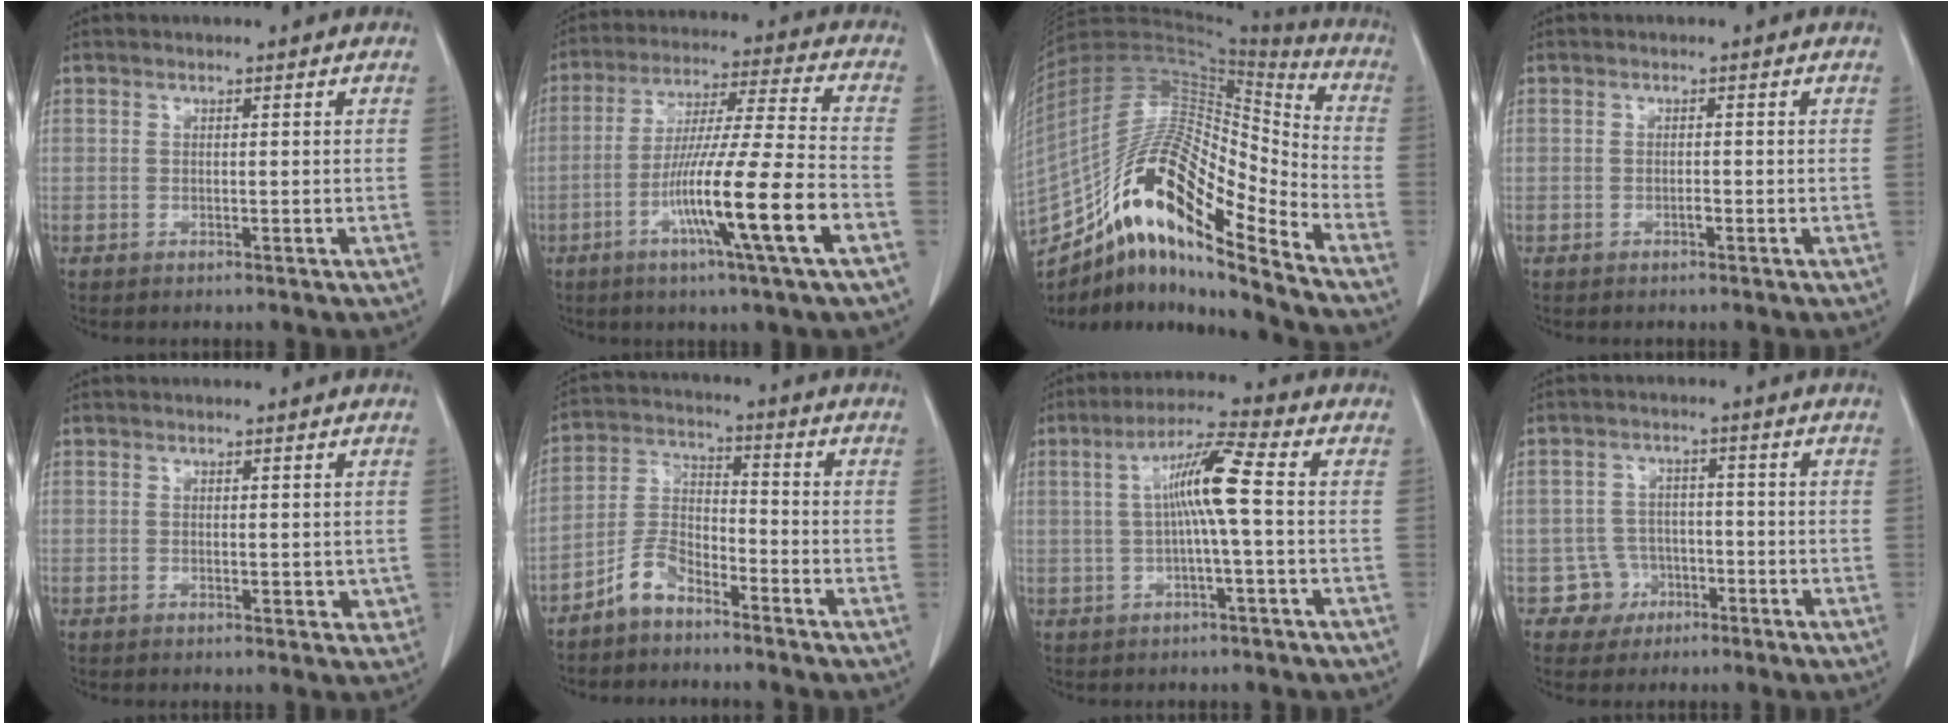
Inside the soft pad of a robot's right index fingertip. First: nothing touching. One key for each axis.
{"total": 15.9, "fx": -6.1, "fy": -1.1, "fz": 14.6, "tx": -0.266, "ty": -0.015, "tz": -0.110}
{"total": 22.5, "fx": -13.9, "fy": 4.7, "fz": 17.0, "tx": -0.343, "ty": 0.012, "tz": -0.249}
{"total": 0.6, "fx": -0.4, "fy": 0.1, "fz": 0.4, "tx": -0.010, "ty": 0.001, "tz": -0.006}
{"total": 2.1, "fx": 0.0, "fy": 1.2, "fz": 1.7, "tx": -0.015, "ty": -0.003, "tz": 0.003}
{"total": 6.0, "fx": -4.7, "fy": 2.4, "fz": 2.9, "tx": -0.070, "ty": 0.001, "tz": -0.097}
{"total": 7.8, "fx": 0.4, "fy": 0.0, "fz": 7.8, "tx": -0.146, "ty": 0.019, "tz": 0.002}
{"total": 4.4, "fx": -2.0, "fy": 3.9, "fz": -0.4, "tx": 0.010, "ty": 0.015, "tz": -0.030}